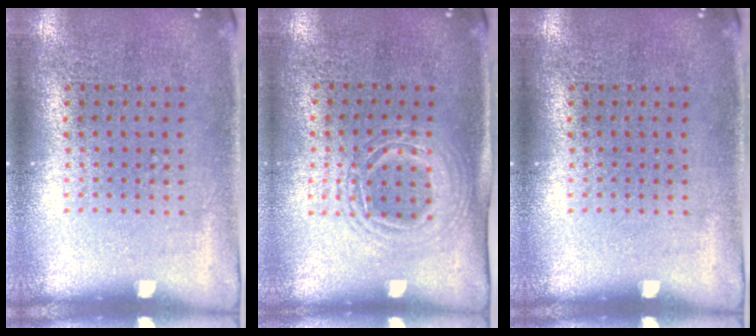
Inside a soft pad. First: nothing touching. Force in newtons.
{"total": 1.5, "press": 1.3, "slide": 0.8}
{"total": 0.0}